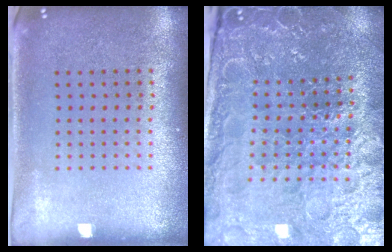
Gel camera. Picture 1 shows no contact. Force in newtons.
{"total": 4.2, "press": 4.1, "slide": 0.9}